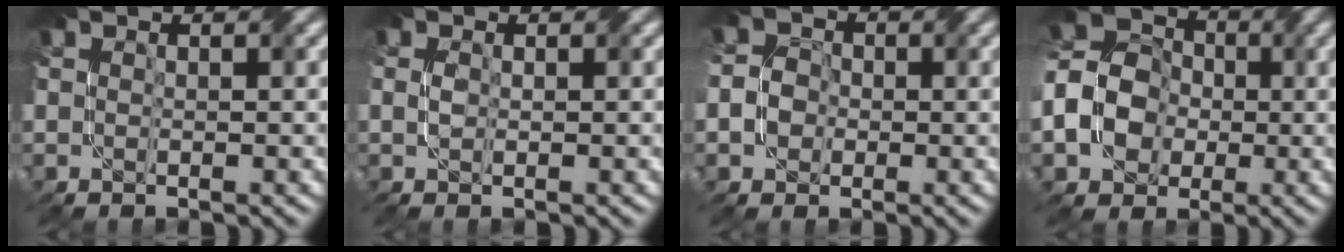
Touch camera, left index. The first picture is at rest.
{"total": 0.8, "force": [-0.3, 0.4, 0.6], "torque": [-0.015, 0.000, -0.006]}
{"total": 2.7, "force": [-1.0, 2.2, 1.1], "torque": [-0.017, 0.001, -0.027]}
{"total": 7.5, "force": [-1.9, 6.1, 4.0], "torque": [-0.093, 0.004, -0.050]}